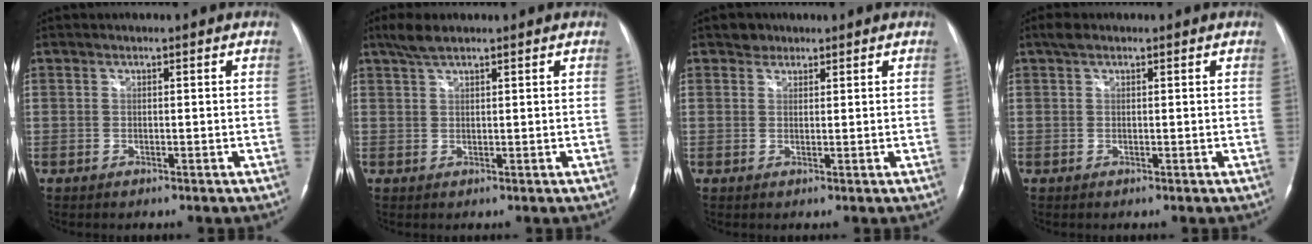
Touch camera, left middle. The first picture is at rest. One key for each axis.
{"total": 3.2, "fx": 2.5, "fy": 0.5, "fz": 1.9, "tx": -0.047, "ty": 0.009, "tz": 0.053}
{"total": 1.8, "fx": 1.4, "fy": 1.2, "fz": 0.0, "tx": 0.002, "ty": 0.002, "tz": 0.019}
{"total": 1.7, "fx": 1.2, "fy": 0.7, "fz": 0.9, "tx": -0.021, "ty": 0.017, "tz": 0.022}